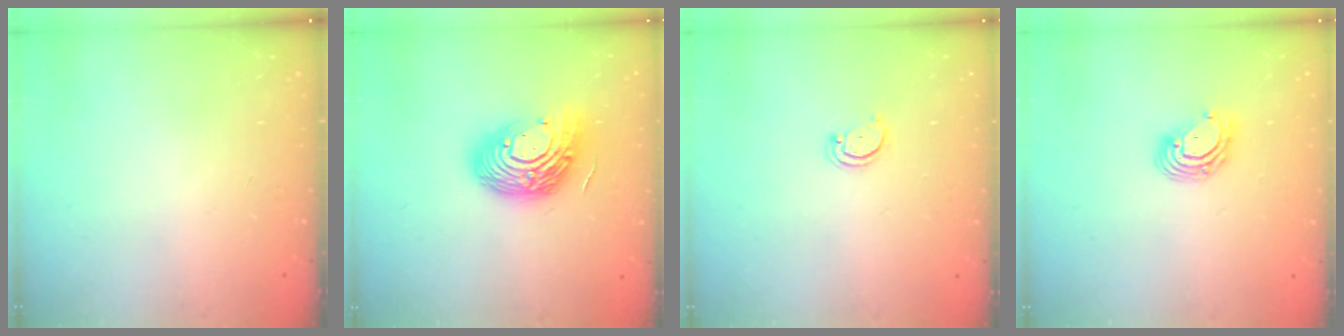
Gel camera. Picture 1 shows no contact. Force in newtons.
{"total": 17.0, "press": 16.9, "slide": 1.3}
{"total": 2.2, "press": 2.2, "slide": 0.2}
{"total": 7.5, "press": 7.3, "slide": 1.3}